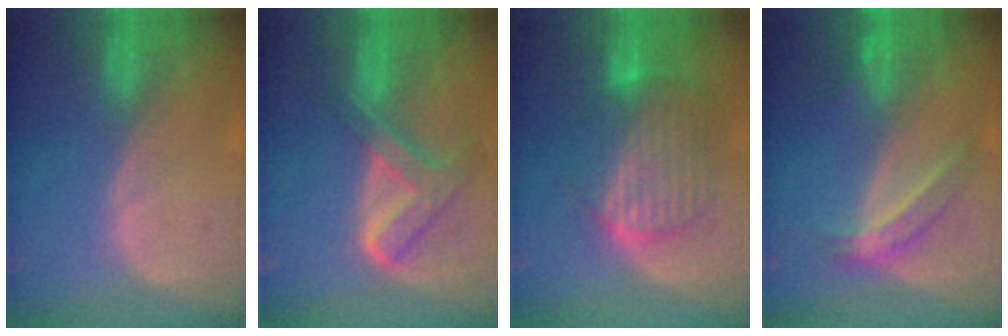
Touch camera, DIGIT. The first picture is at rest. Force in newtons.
{"total": 7.7, "press": 6.5, "slide": 4.1}
{"total": 9.7, "press": 9.7, "slide": 0.6}
{"total": 5.0, "press": 4.6, "slide": 2.0}